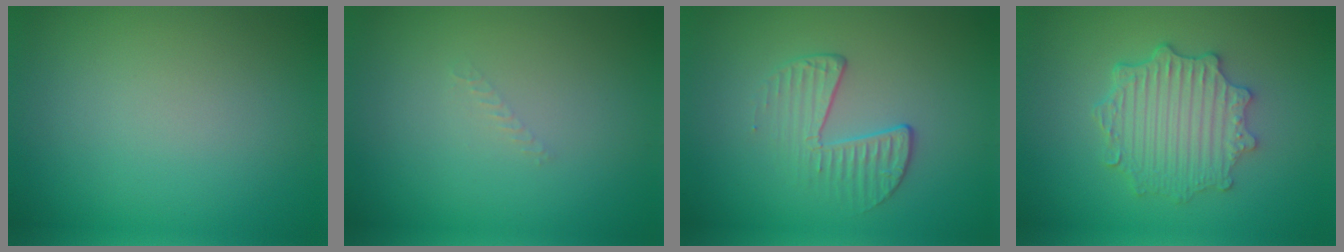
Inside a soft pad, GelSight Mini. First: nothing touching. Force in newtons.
{"total": 0.6, "press": 0.6, "slide": 0.1}
{"total": 2.2, "press": 1.3, "slide": 1.8}
{"total": 4.6, "press": 3.8, "slide": 2.6}